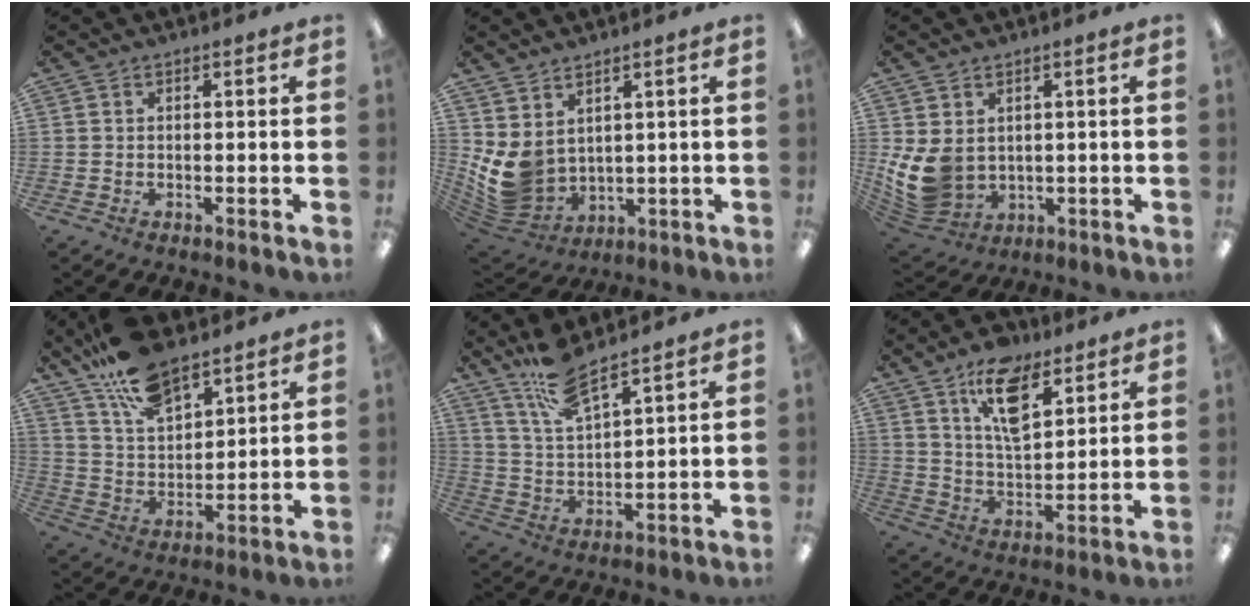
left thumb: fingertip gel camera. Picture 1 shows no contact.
{"total": 8.3, "force": [2.9, 6.1, 4.8], "torque": [-0.121, -0.030, 0.063]}
{"total": 9.5, "force": [1.4, 7.4, 5.8], "torque": [-0.145, -0.014, 0.031]}
{"total": 14.5, "force": [10.7, 6.2, 7.7], "torque": [-0.141, -0.052, 0.195]}
{"total": 10.3, "force": [8.4, 2.5, 5.4], "torque": [-0.119, -0.037, 0.157]}
{"total": 13.0, "force": [8.1, 6.5, 7.9], "torque": [-0.124, -0.031, 0.142]}